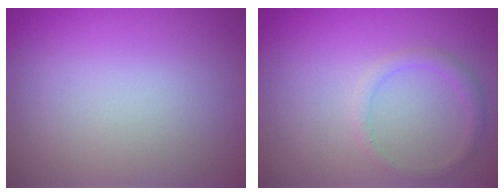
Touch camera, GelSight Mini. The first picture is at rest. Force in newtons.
{"total": 1.4, "press": 1.4, "slide": 0.2}